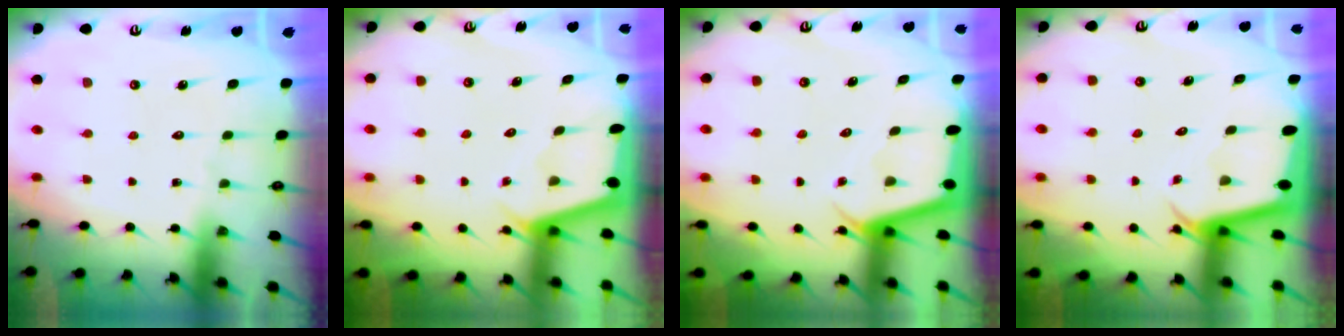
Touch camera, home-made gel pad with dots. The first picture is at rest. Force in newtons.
{"total": 2.3, "press": 2.3, "slide": 0.1}
{"total": 2.9, "press": 2.9, "slide": 0.3}
{"total": 2.4, "press": 2.4, "slide": 0.2}